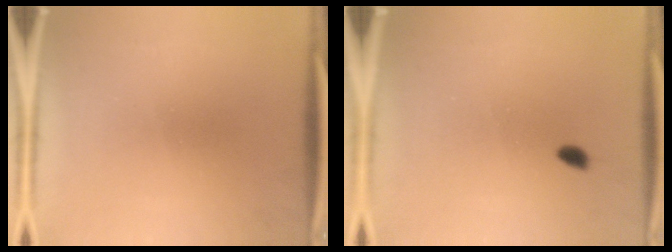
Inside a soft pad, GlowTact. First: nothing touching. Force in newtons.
{"total": 1.5}